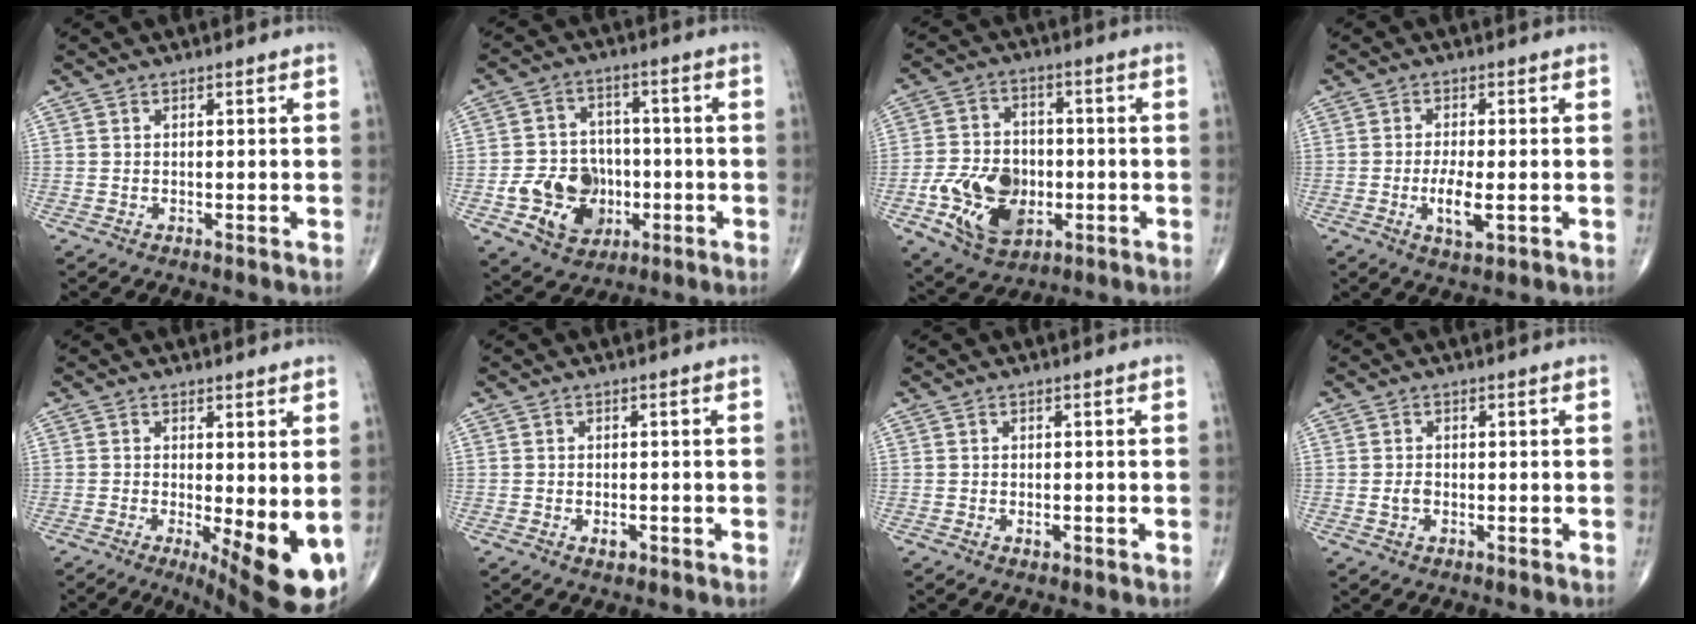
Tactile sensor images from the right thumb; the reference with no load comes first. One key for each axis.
{"total": 12.4, "fx": -3.3, "fy": 10.0, "fz": 6.5, "tx": -0.066, "ty": 0.021, "tz": -0.050}
{"total": 14.3, "fx": -3.6, "fy": 9.8, "fz": 9.7, "tx": -0.153, "ty": 0.010, "tz": -0.057}
{"total": 5.4, "fx": -1.2, "fy": 1.8, "fz": 4.9, "tx": -0.095, "ty": -0.010, "tz": -0.020}
{"total": 11.6, "fx": -2.3, "fy": 3.8, "fz": 10.7, "tx": -0.144, "ty": -0.024, "tz": -0.023}
{"total": 1.7, "fx": -0.7, "fy": 1.0, "fz": 1.2, "tx": -0.017, "ty": 0.001, "tz": -0.010}
{"total": 1.1, "fx": -0.4, "fy": 0.6, "fz": 0.8, "tx": -0.013, "ty": 0.000, "tz": -0.007}
{"total": 1.9, "fx": -0.4, "fy": 1.2, "fz": 1.4, "tx": -0.027, "ty": 0.003, "tz": -0.008}